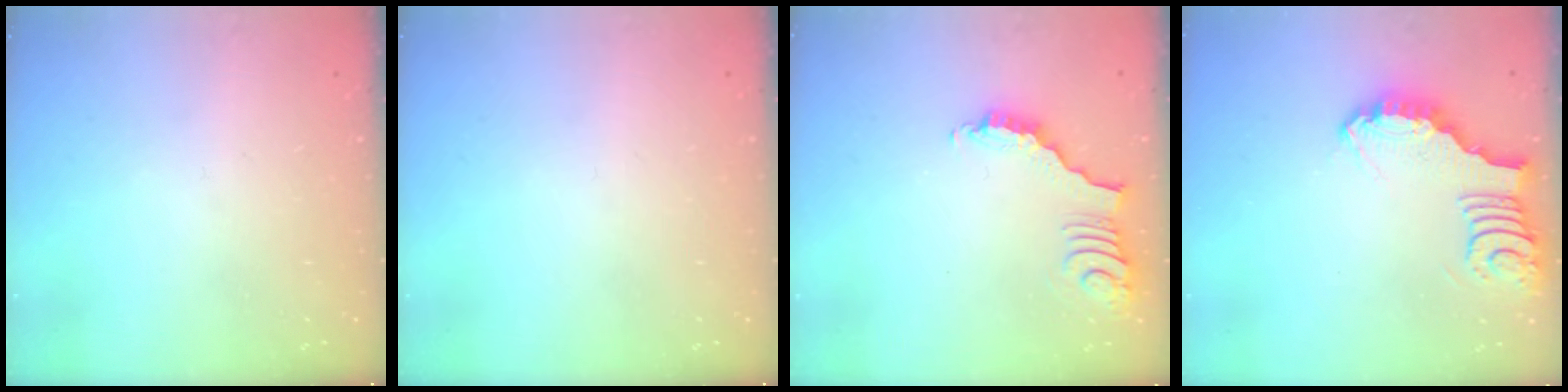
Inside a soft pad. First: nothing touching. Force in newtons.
{"total": 0.0}
{"total": 3.5, "press": 3.4, "slide": 0.7}
{"total": 3.8, "press": 3.8, "slide": 0.2}